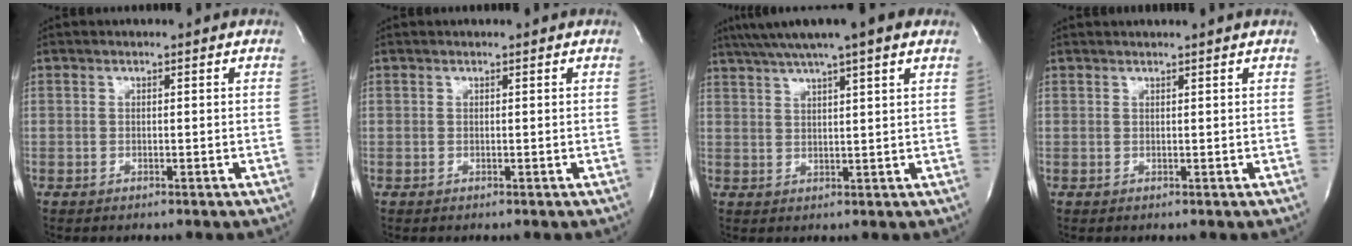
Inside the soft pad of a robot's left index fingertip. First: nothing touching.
{"total": 0.0}
{"total": 12.1, "force": [9.0, 0.7, 8.0], "torque": [-0.139, 0.039, 0.125]}
{"total": 2.2, "force": [1.8, -0.9, 0.8], "torque": [-0.011, 0.009, 0.029]}